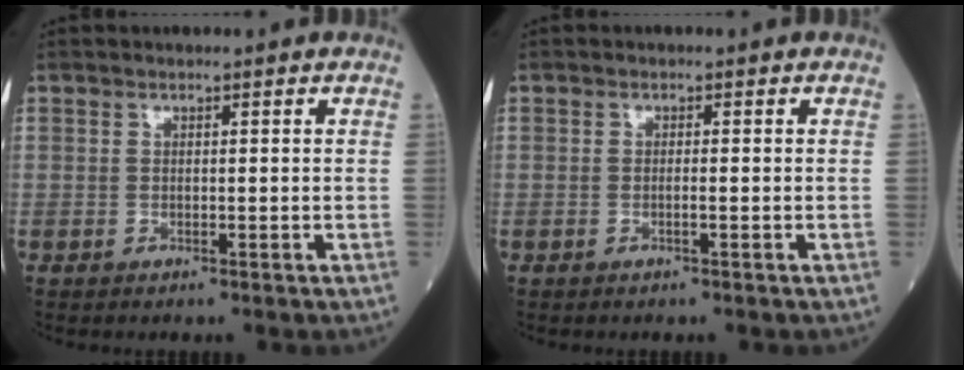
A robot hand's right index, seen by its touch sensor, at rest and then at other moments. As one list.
[{"total": 0.9, "force": [-0.4, -0.1, 0.9], "torque": [-0.016, 0.001, -0.007]}]